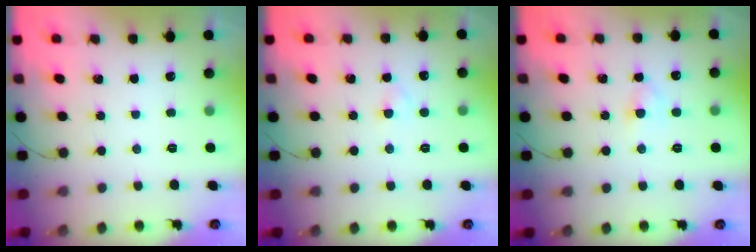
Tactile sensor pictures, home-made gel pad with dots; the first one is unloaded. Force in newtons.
{"total": 1.8, "press": 1.6, "slide": 0.9}
{"total": 3.3, "press": 3.1, "slide": 0.9}